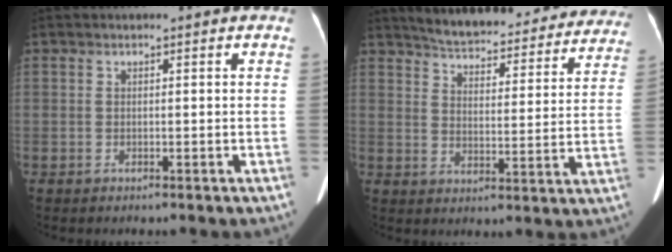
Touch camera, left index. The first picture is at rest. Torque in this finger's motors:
{"motor_torque": [0.61, -1.53, 0.13, 0.06]}